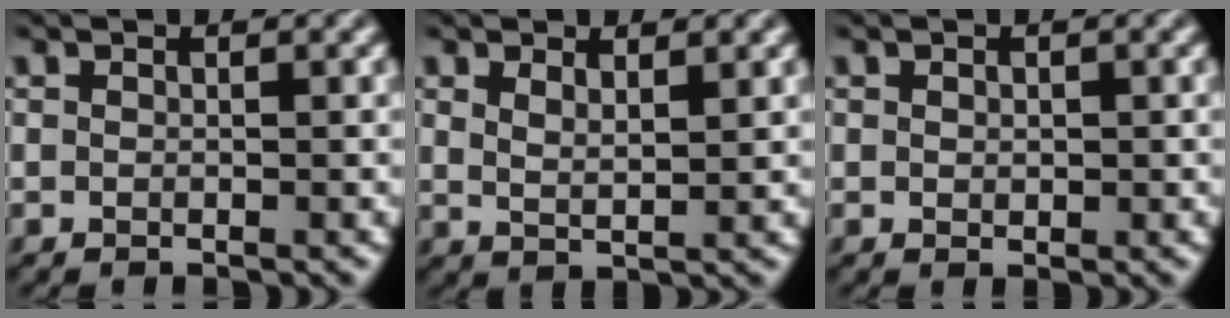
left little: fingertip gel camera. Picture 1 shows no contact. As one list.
[{"total": 1.9, "force": [1.2, 0.5, 1.4], "torque": [-0.032, -0.004, 0.025]}, {"total": 0.7, "force": [0.0, 0.5, 0.5], "torque": [-0.010, -0.001, 0.000]}]